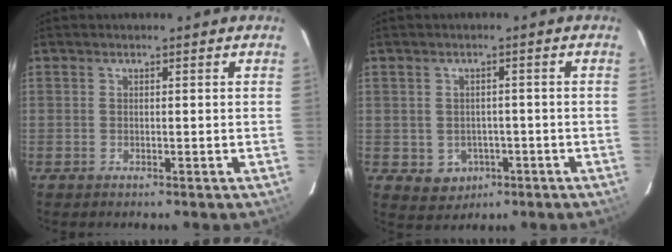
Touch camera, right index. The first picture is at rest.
{"total": 5.0, "force": [-1.5, 4.6, 1.1], "torque": [-0.032, 0.010, -0.005]}